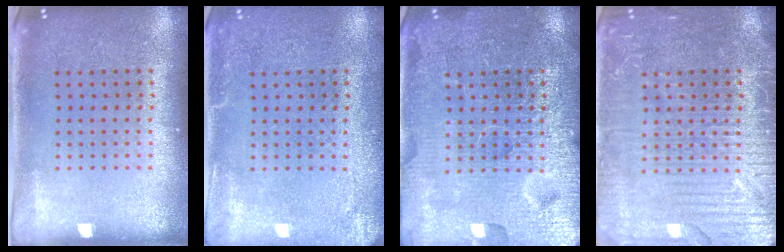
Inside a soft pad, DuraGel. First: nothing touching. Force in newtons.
{"total": 2.6, "press": 2.6, "slide": 0.3}
{"total": 7.1, "press": 7.0, "slide": 0.8}
{"total": 4.1, "press": 4.1, "slide": 0.5}